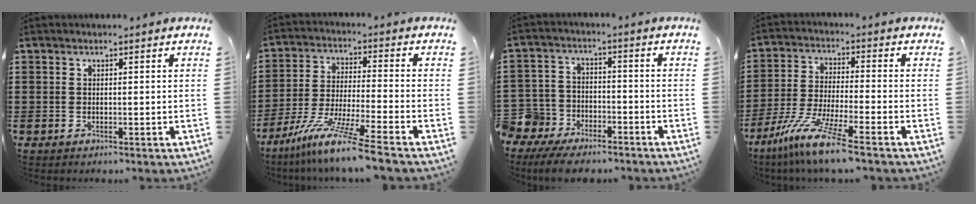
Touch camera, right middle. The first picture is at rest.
{"total": 10.1, "force": [-8.3, -0.8, 5.7], "torque": [-0.116, -0.007, -0.168]}
{"total": 8.0, "force": [-7.0, 3.7, 1.0], "torque": [-0.044, 0.024, -0.145]}
{"total": 9.5, "force": [-7.2, 0.0, 6.2], "torque": [-0.135, -0.012, -0.146]}